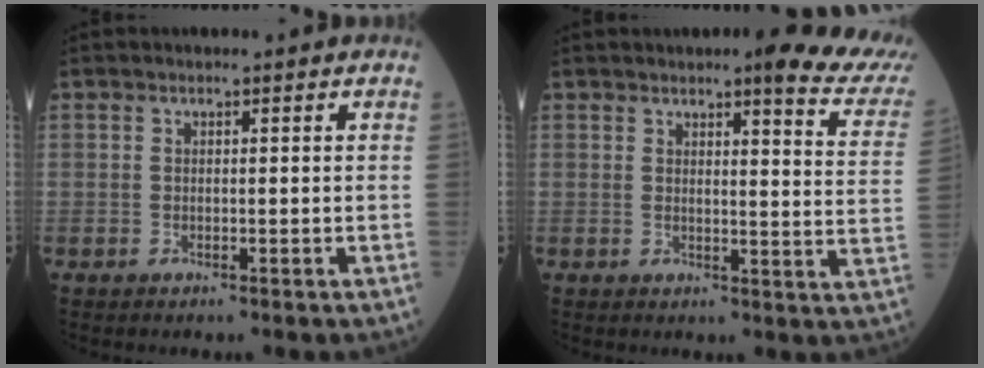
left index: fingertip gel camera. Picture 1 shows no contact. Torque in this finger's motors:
{"motor_torque": [1.07, -1.07, 0.44, 0.08]}